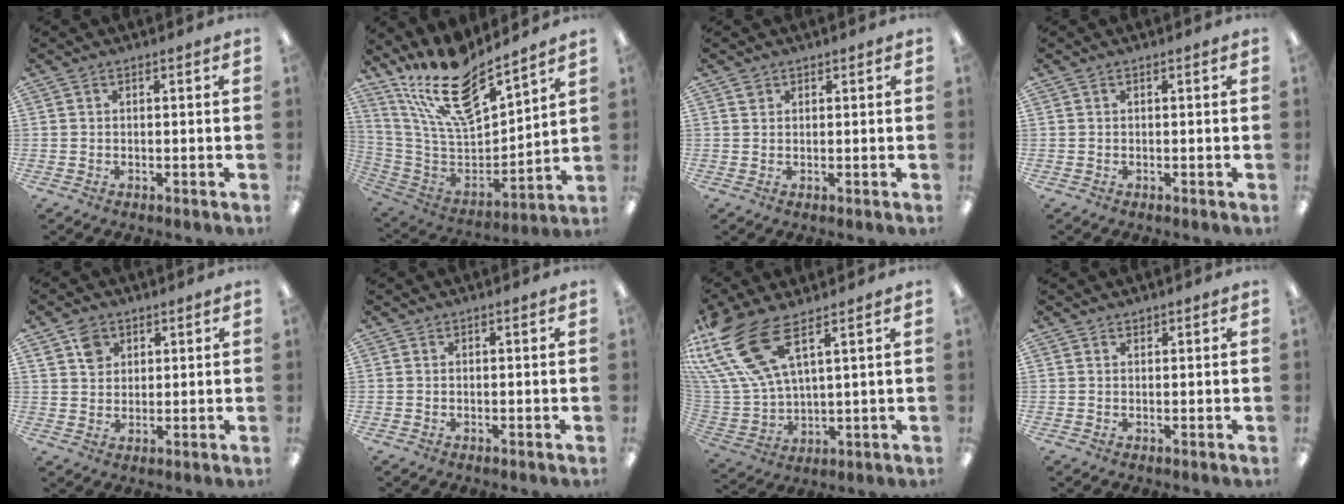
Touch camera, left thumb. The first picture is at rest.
{"total": 19.7, "force": [15.1, 6.6, 10.8], "torque": [-0.201, -0.107, 0.265]}
{"total": 1.3, "force": [0.9, 0.9, 0.1], "torque": [0.005, -0.004, 0.017]}
{"total": 0.0}
{"total": 5.3, "force": [3.1, 4.0, 1.6], "torque": [-0.029, 0.001, 0.056]}
{"total": 0.0}
{"total": 18.6, "force": [11.0, 7.3, 13.1], "torque": [-0.301, -0.060, 0.198]}
{"total": 0.7, "force": [0.7, 0.2, 0.0], "torque": [-0.001, 0.000, 0.012]}